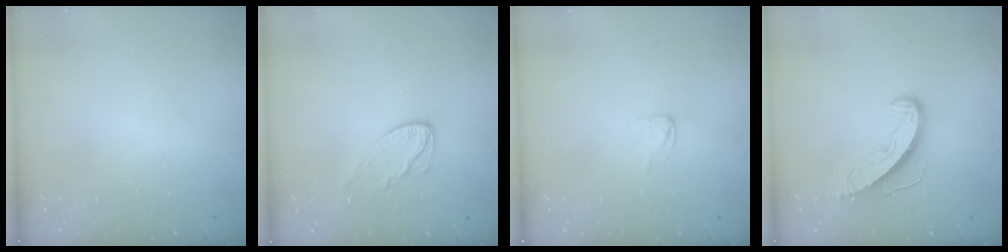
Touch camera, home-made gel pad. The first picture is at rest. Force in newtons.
{"total": 7.6, "press": 7.6, "slide": 0.3}
{"total": 2.0, "press": 2.0, "slide": 0.1}
{"total": 8.8, "press": 8.8, "slide": 0.3}